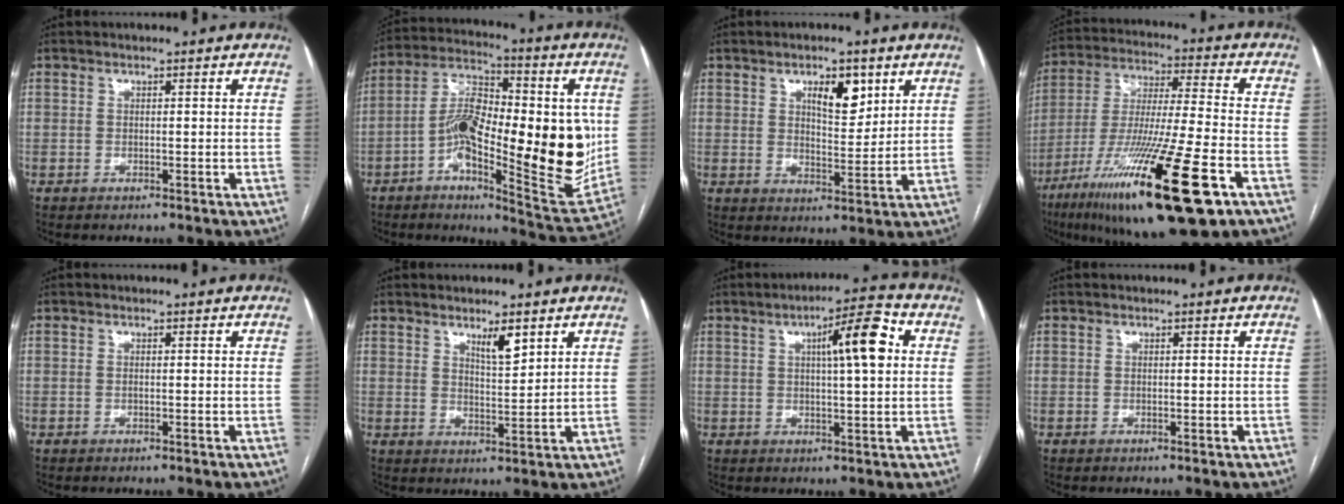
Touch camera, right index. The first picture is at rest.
{"total": 23.3, "force": [-1.6, 6.7, 22.3], "torque": [-0.326, 0.010, -0.021]}
{"total": 6.6, "force": [3.3, 2.6, 5.0], "torque": [-0.080, 0.001, 0.055]}
{"total": 24.9, "force": [-12.8, 2.3, 21.3], "torque": [-0.361, -0.054, -0.217]}
{"total": 0.6, "force": [-0.1, 0.2, 0.5], "torque": [-0.011, -0.001, 0.001]}
{"total": 4.1, "force": [2.7, 0.8, 3.0], "torque": [-0.054, -0.005, 0.049]}
{"total": 9.5, "force": [2.4, 1.3, 9.1], "torque": [-0.137, 0.019, 0.034]}
{"total": 0.0}